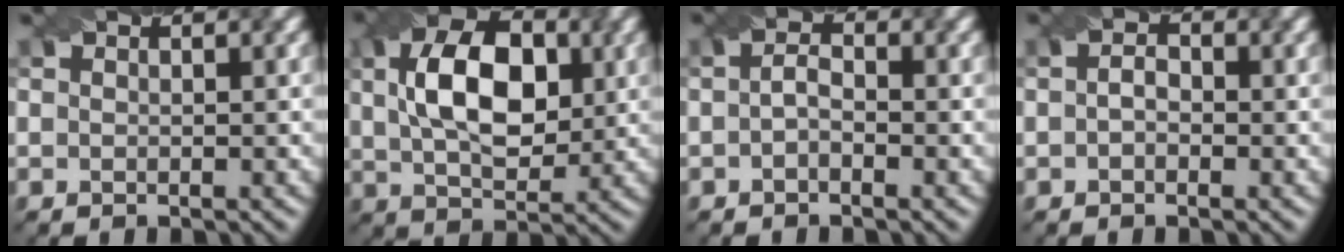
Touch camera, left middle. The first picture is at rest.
{"total": 9.2, "force": [1.8, 5.4, 7.3], "torque": [-0.130, 0.013, 0.029]}
{"total": 1.5, "force": [-0.5, 0.7, 1.2], "torque": [-0.027, 0.004, -0.011]}
{"total": 1.5, "force": [-0.1, 1.0, 1.1], "torque": [-0.018, 0.003, -0.009]}